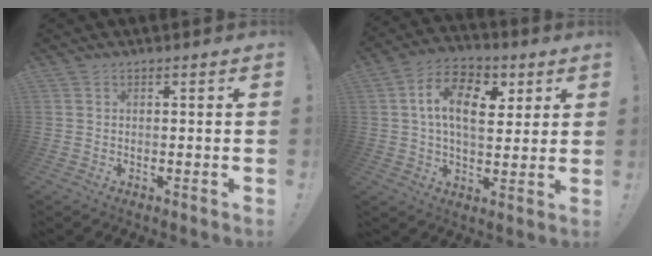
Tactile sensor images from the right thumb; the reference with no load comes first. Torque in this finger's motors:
{"motor_torque": [0.60, 0.71, 0.48, 0.47, 0.11]}